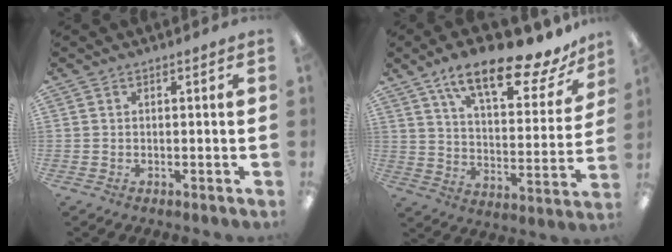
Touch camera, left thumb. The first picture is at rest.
{"total": 18.9, "force": [13.9, 5.5, 11.6], "torque": [-0.185, -0.085, 0.230]}